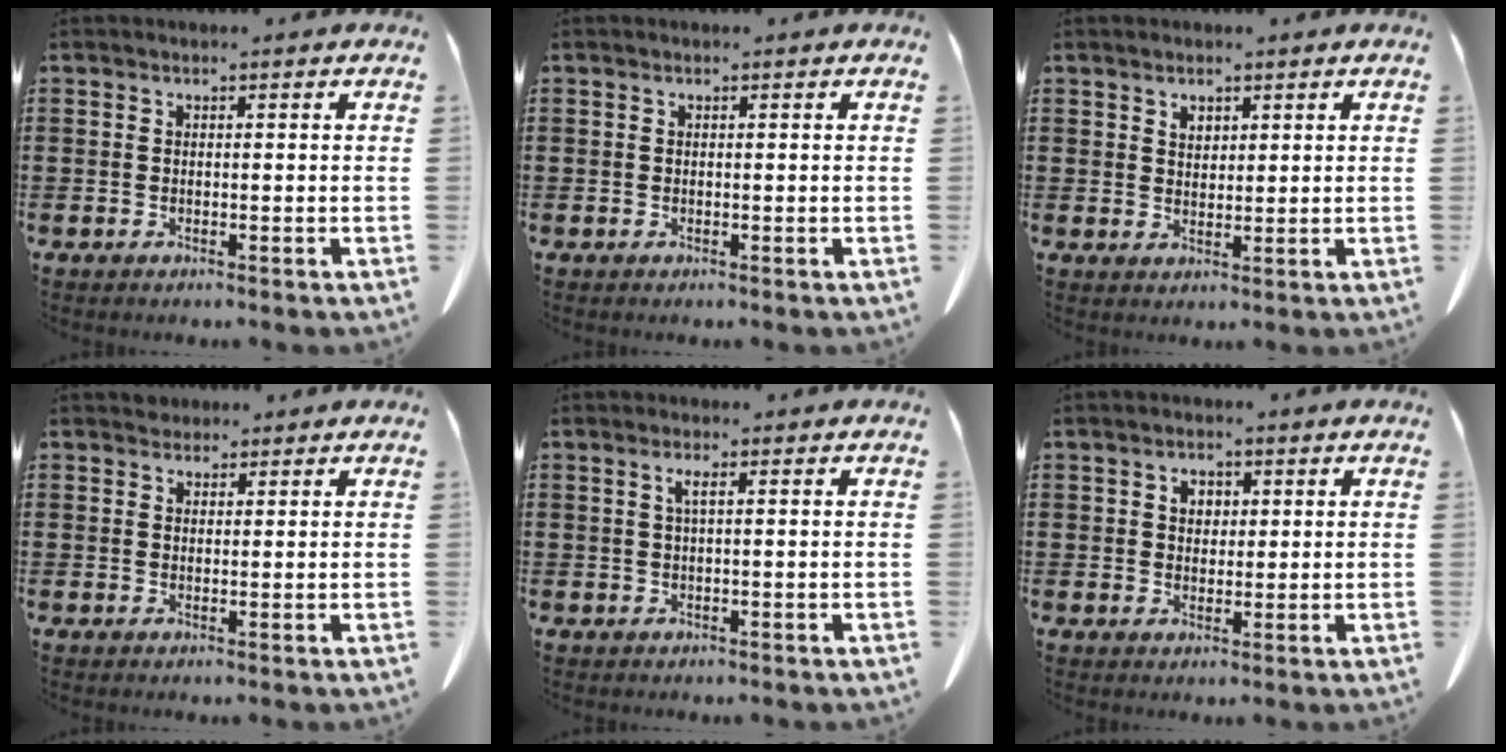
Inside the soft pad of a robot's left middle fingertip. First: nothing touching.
{"total": 0.0}
{"total": 1.8, "force": [1.4, 0.9, 0.5], "torque": [-0.004, -0.002, 0.025]}
{"total": 1.7, "force": [1.5, 0.7, 0.0], "torque": [0.003, 0.000, 0.029]}
{"total": 1.5, "force": [0.4, 0.2, 1.4], "torque": [-0.030, 0.000, 0.006]}
{"total": 2.4, "force": [1.0, 1.9, 1.2], "torque": [-0.022, 0.006, 0.014]}